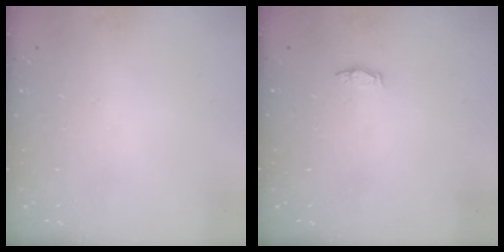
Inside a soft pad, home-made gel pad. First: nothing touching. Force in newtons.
{"total": 3.7, "press": 3.3, "slide": 1.5}